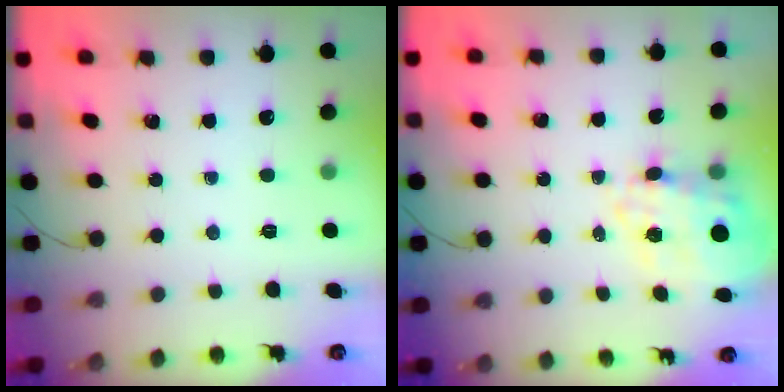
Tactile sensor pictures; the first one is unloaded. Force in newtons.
{"total": 14.1, "press": 13.7, "slide": 3.5}